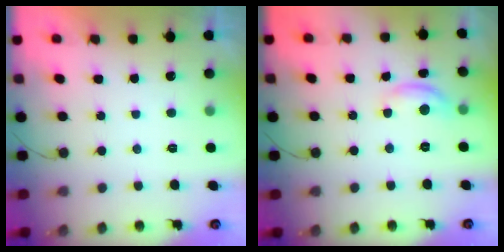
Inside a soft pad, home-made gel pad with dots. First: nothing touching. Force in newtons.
{"total": 8.8, "press": 8.8, "slide": 0.4}